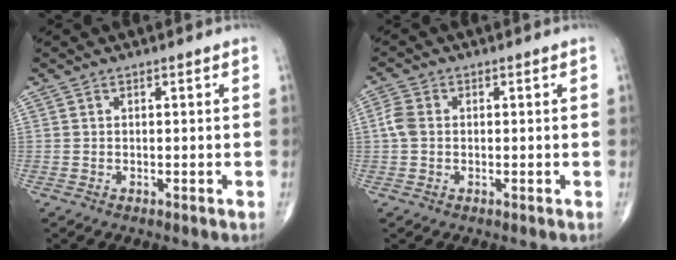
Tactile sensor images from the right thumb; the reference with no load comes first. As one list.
[{"total": 3.2, "force": [0.0, 2.4, 2.1], "torque": [-0.051, 0.007, -0.006]}]